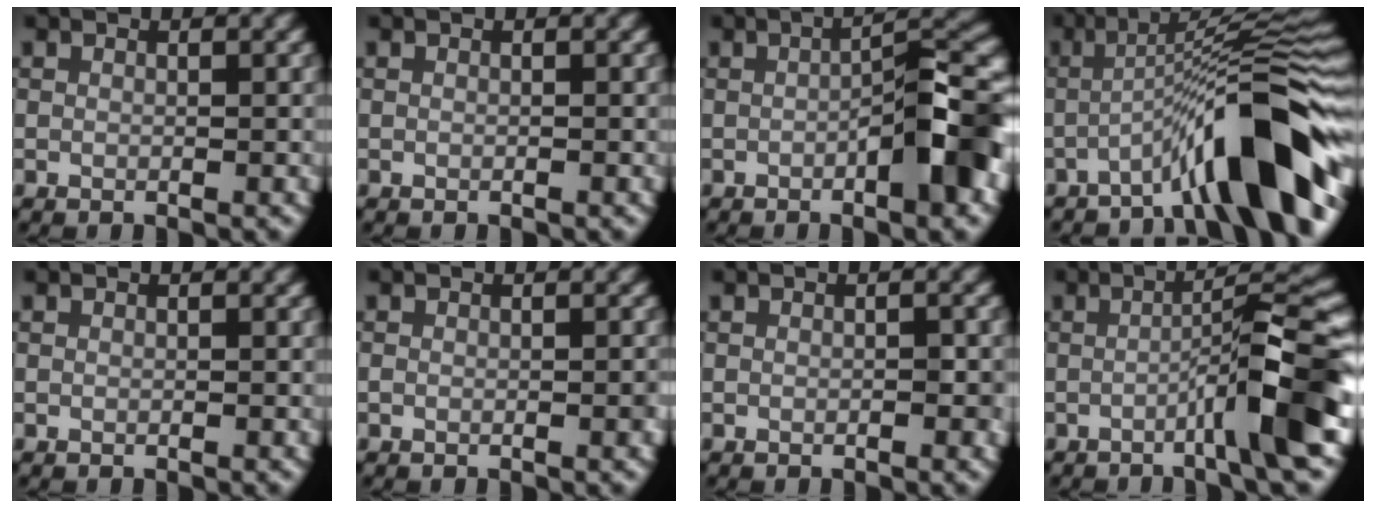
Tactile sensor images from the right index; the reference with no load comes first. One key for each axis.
{"total": 0.0}
{"total": 8.1, "fx": -1.9, "fy": 1.8, "fz": 7.6, "tx": -0.103, "ty": 0.017, "tz": -0.035}
{"total": 10.2, "fx": -5.1, "fy": 1.3, "fz": 8.7, "tx": -0.115, "ty": 0.028, "tz": -0.092}
{"total": 0.0}
{"total": 0.8, "fx": -0.3, "fy": 0.2, "fz": 0.8, "tx": -0.013, "ty": 0.002, "tz": -0.005}
{"total": 1.1, "fx": -0.3, "fy": 0.2, "fz": 1.0, "tx": -0.016, "ty": 0.003, "tz": -0.003}
{"total": 7.4, "fx": -2.4, "fy": 0.5, "fz": 7.0, "tx": -0.097, "ty": 0.022, "tz": -0.054}